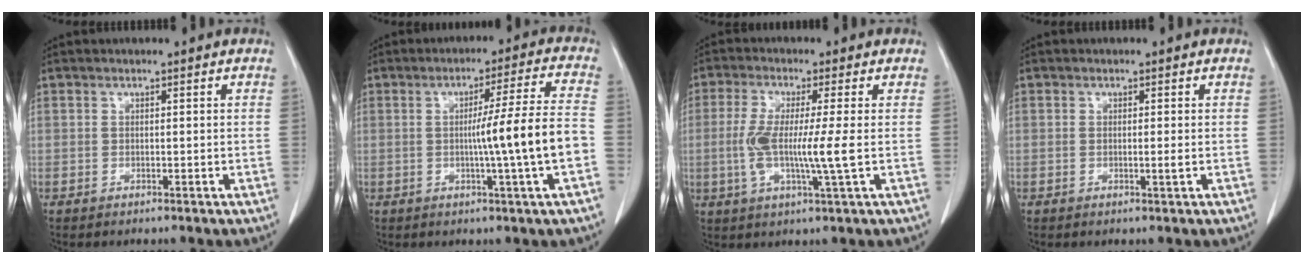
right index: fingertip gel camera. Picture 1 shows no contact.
{"total": 10.6, "force": [-1.9, -1.8, 10.2], "torque": [-0.157, -0.003, -0.027]}
{"total": 8.2, "force": [-0.5, -0.1, 8.2], "torque": [-0.165, -0.011, -0.013]}
{"total": 0.9, "force": [0.0, -0.1, 0.9], "torque": [-0.013, -0.001, 0.002]}